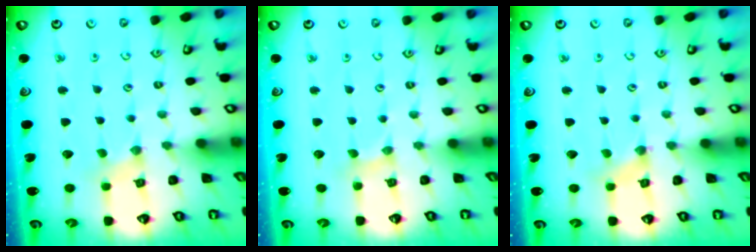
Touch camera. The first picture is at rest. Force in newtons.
{"total": 1.7, "press": 1.7, "slide": 0.3}
{"total": 0.0}